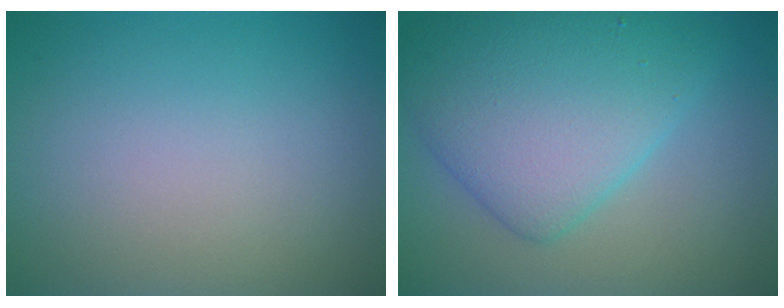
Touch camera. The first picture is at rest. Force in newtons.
{"total": 7.5, "press": 7.5, "slide": 0.2}